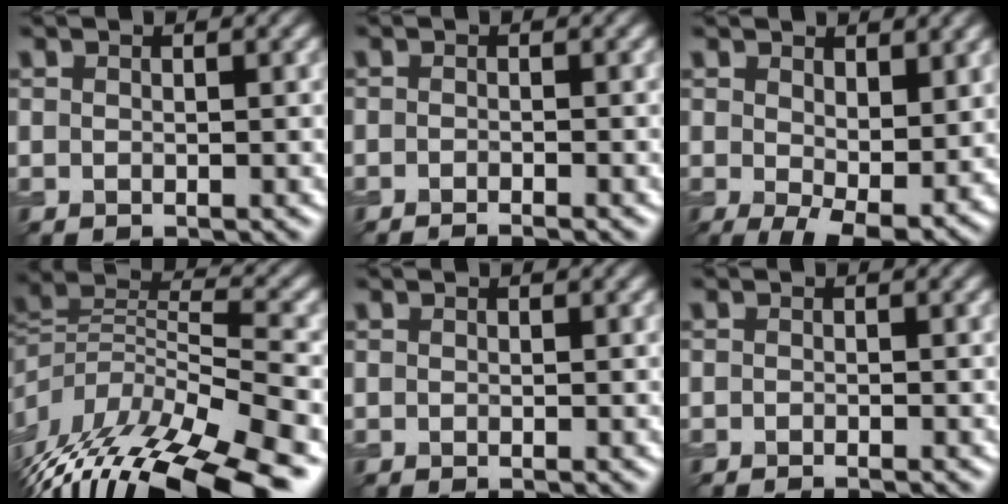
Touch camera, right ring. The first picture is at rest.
{"total": 1.4, "force": [-1.1, 0.1, 0.8], "torque": [-0.008, -0.003, -0.023]}
{"total": 5.8, "force": [0.5, 2.9, 5.0], "torque": [-0.088, -0.021, 0.020]}
{"total": 14.6, "force": [-8.4, 5.2, 10.7], "torque": [-0.209, 0.009, -0.126]}
{"total": 0.0}
{"total": 0.8, "force": [-0.6, 0.1, 0.4], "torque": [-0.004, -0.004, -0.013]}